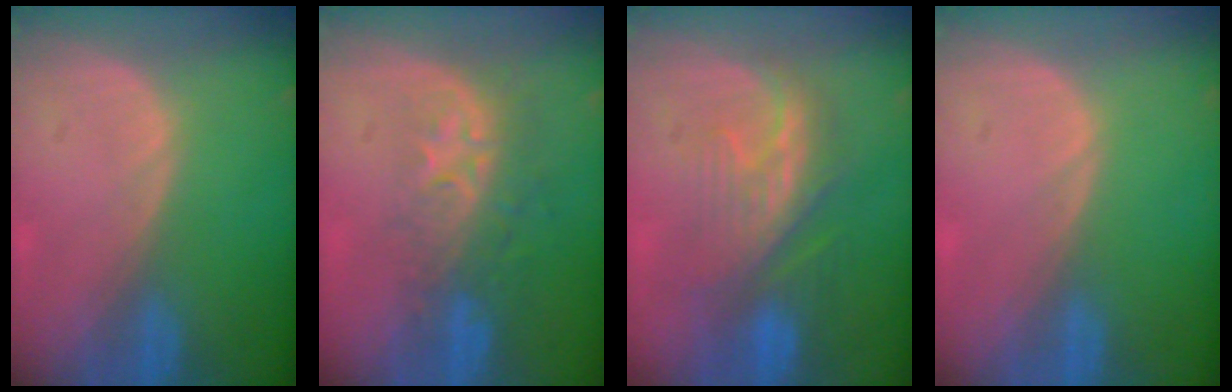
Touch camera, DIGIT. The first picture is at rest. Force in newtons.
{"total": 8.7, "press": 7.2, "slide": 5.0}
{"total": 8.2, "press": 8.0, "slide": 2.0}
{"total": 0.0}